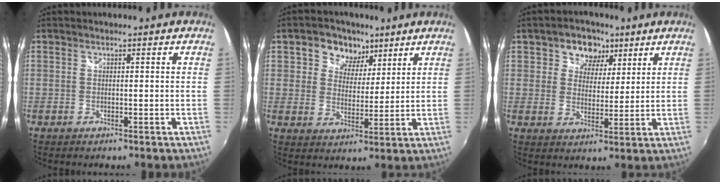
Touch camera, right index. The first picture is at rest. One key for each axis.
{"total": 7.7, "fx": 4.0, "fy": 6.0, "fz": 2.6, "tx": -0.049, "ty": 0.009, "tz": 0.062}
{"total": 7.1, "fx": 3.5, "fy": 5.8, "fz": 2.4, "tx": -0.037, "ty": 0.007, "tz": 0.052}